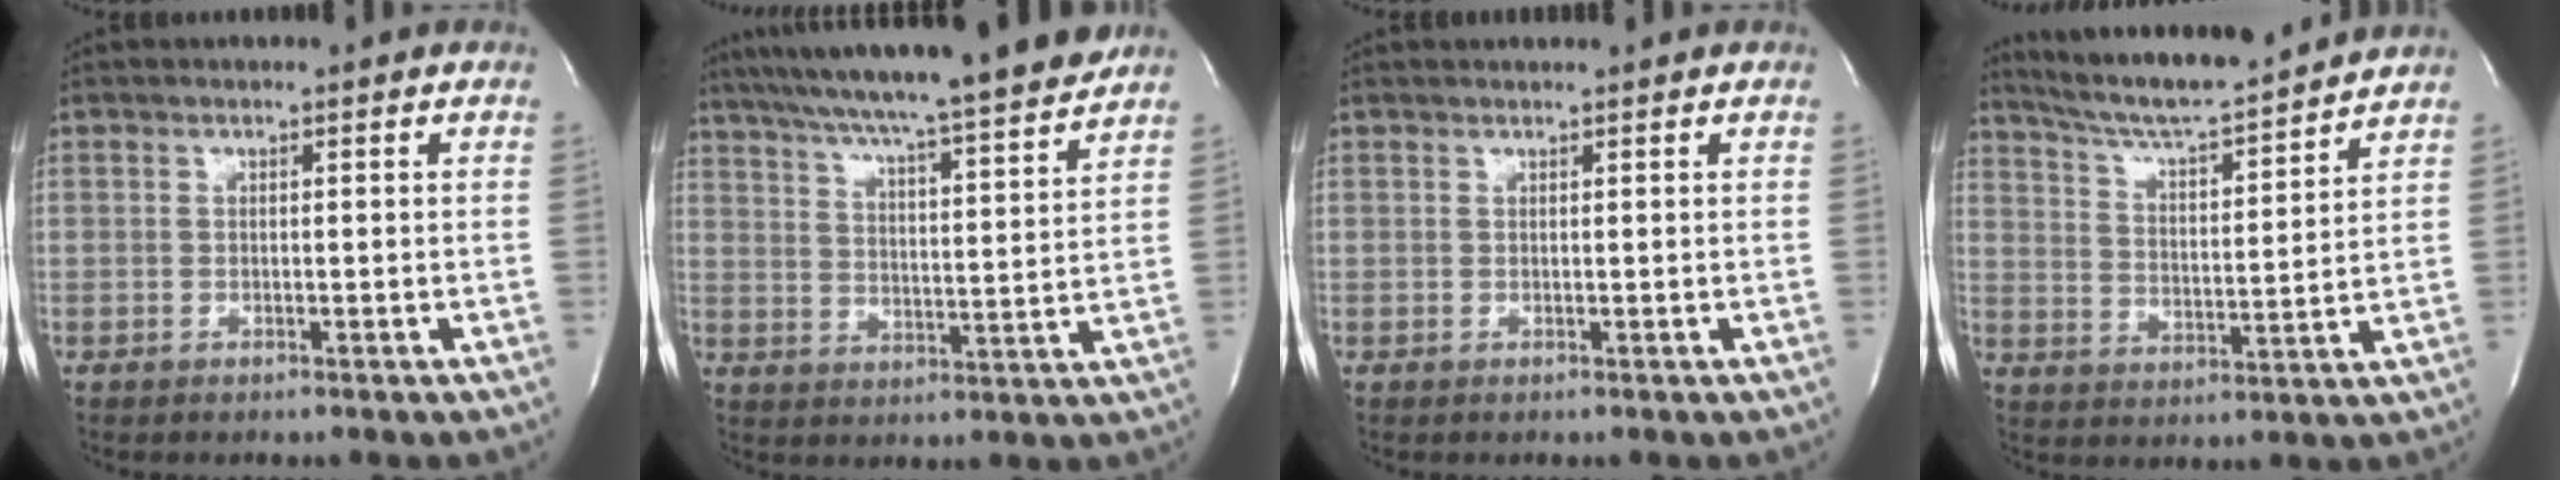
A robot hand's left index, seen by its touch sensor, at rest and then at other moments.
{"total": 21.2, "force": [18.7, -0.4, 10.0], "torque": [-0.171, -0.017, 0.270]}
{"total": 0.9, "force": [0.9, -0.1, 0.1], "torque": [-0.004, 0.008, 0.018]}
{"total": 15.5, "force": [14.2, 0.6, 6.3], "torque": [-0.112, 0.002, 0.225]}